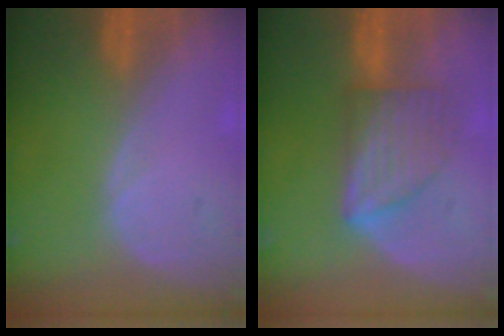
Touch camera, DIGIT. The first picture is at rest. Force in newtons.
{"total": 6.1, "press": 6.1, "slide": 0.2}